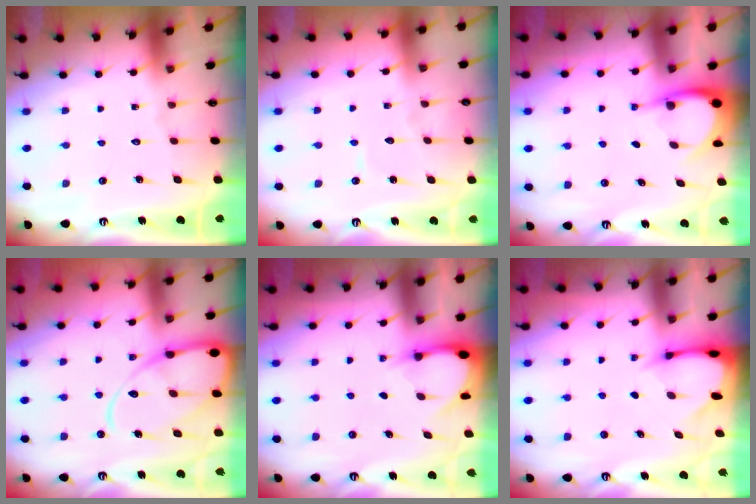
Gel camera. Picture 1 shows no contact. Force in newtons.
{"total": 3.4, "press": 3.3, "slide": 0.3}
{"total": 4.0, "press": 4.0, "slide": 0.2}
{"total": 14.1, "press": 14.0, "slide": 1.3}
{"total": 3.0, "press": 3.0, "slide": 0.3}
{"total": 3.2, "press": 3.2, "slide": 0.3}